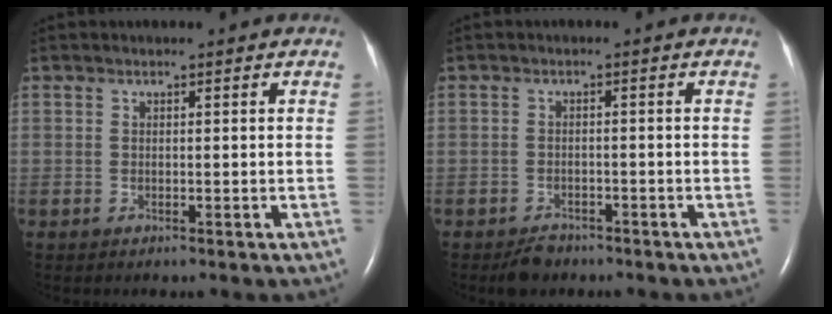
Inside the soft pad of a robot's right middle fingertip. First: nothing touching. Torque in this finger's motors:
{"motor_torque": [0.00, 0.00, -0.04, 0.00]}